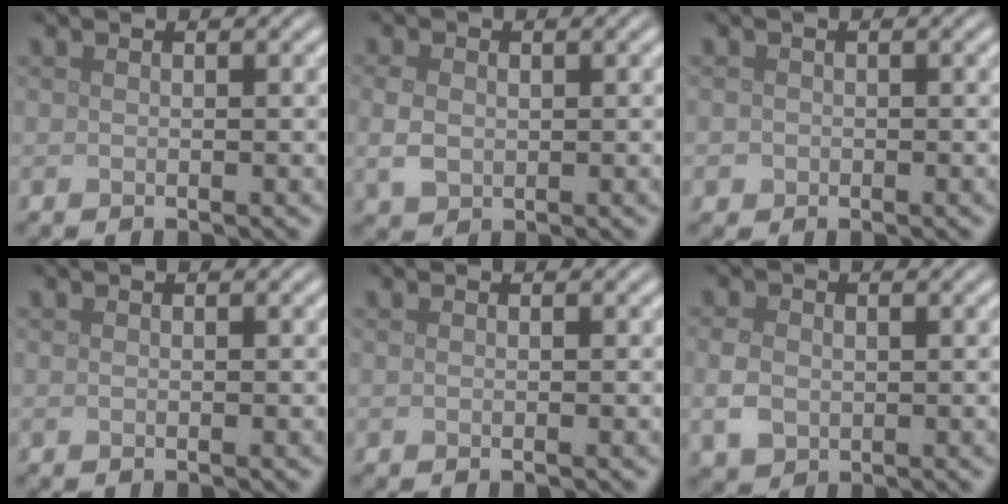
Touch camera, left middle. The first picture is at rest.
{"total": 2.4, "force": [0.1, 1.9, 1.5], "torque": [-0.033, -0.002, 0.001]}
{"total": 0.8, "force": [-0.2, 0.8, 0.1], "torque": [0.006, -0.004, -0.004]}
{"total": 0.0}
{"total": 0.0}
{"total": 2.7, "force": [-0.1, 2.2, 1.6], "torque": [-0.036, -0.003, -0.004]}